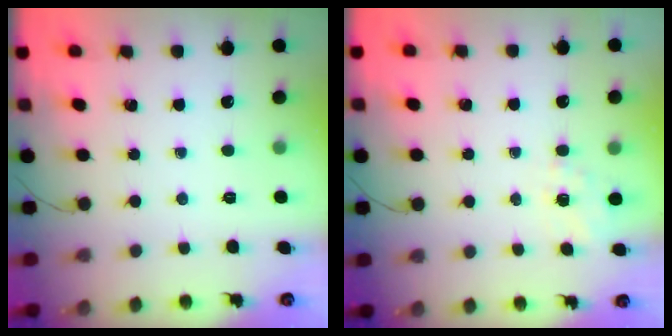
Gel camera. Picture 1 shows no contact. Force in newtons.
{"total": 1.5, "press": 1.1, "slide": 1.1}